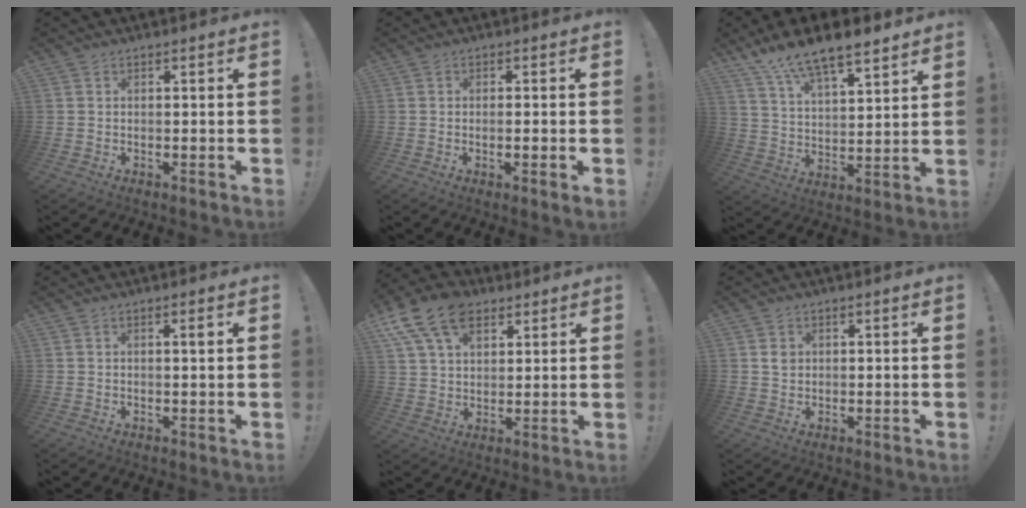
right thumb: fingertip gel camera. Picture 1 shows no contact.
{"total": 2.1, "force": [-0.4, -0.2, 2.0], "torque": [-0.028, -0.007, -0.008]}
{"total": 12.6, "force": [10.5, 3.5, 6.1], "torque": [-0.109, -0.075, 0.187]}
{"total": 1.3, "force": [0.3, -0.1, 1.2], "torque": [-0.012, -0.003, 0.001]}
{"total": 15.0, "force": [7.8, 9.7, 8.4], "torque": [-0.147, -0.030, 0.146]}
{"total": 2.4, "force": [0.5, 2.3, 0.5], "torque": [0.013, -0.007, 0.006]}